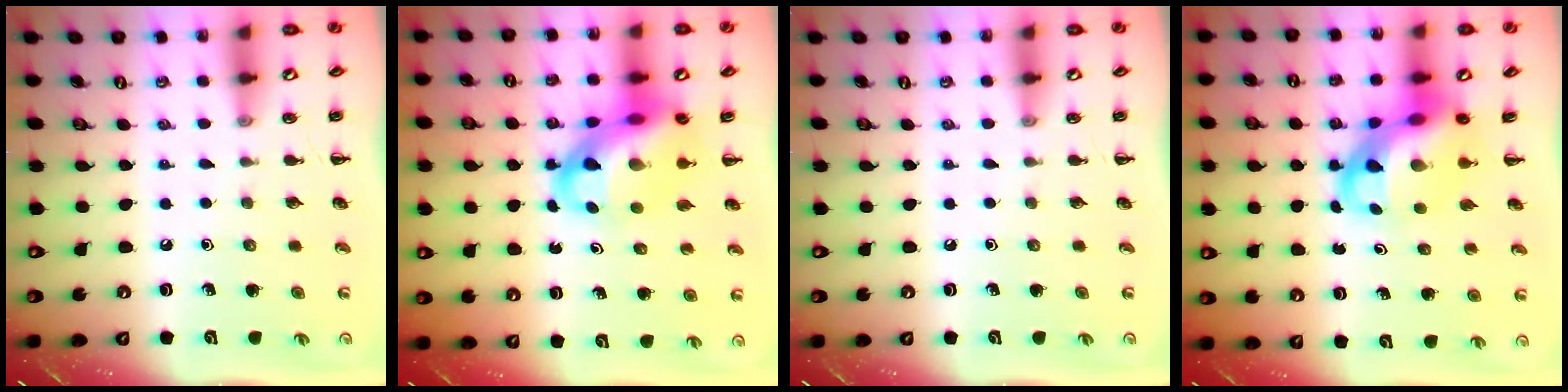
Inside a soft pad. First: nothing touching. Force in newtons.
{"total": 14.8, "press": 14.3, "slide": 3.6}
{"total": 0.0}
{"total": 10.4, "press": 10.1, "slide": 2.6}